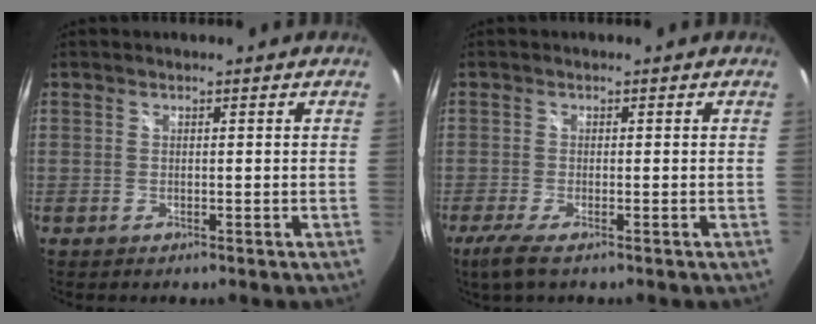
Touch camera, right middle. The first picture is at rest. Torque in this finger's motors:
{"motor_torque": [0.75, -0.59, 0.03, 0.06]}